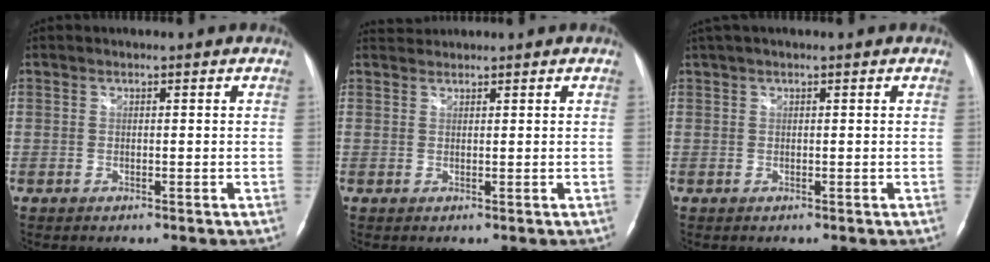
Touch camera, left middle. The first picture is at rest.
{"total": 1.5, "force": [1.5, -0.1, -0.4], "torque": [-0.005, 0.012, 0.035]}
{"total": 3.2, "force": [2.3, 0.3, 2.2], "torque": [-0.044, 0.038, 0.043]}